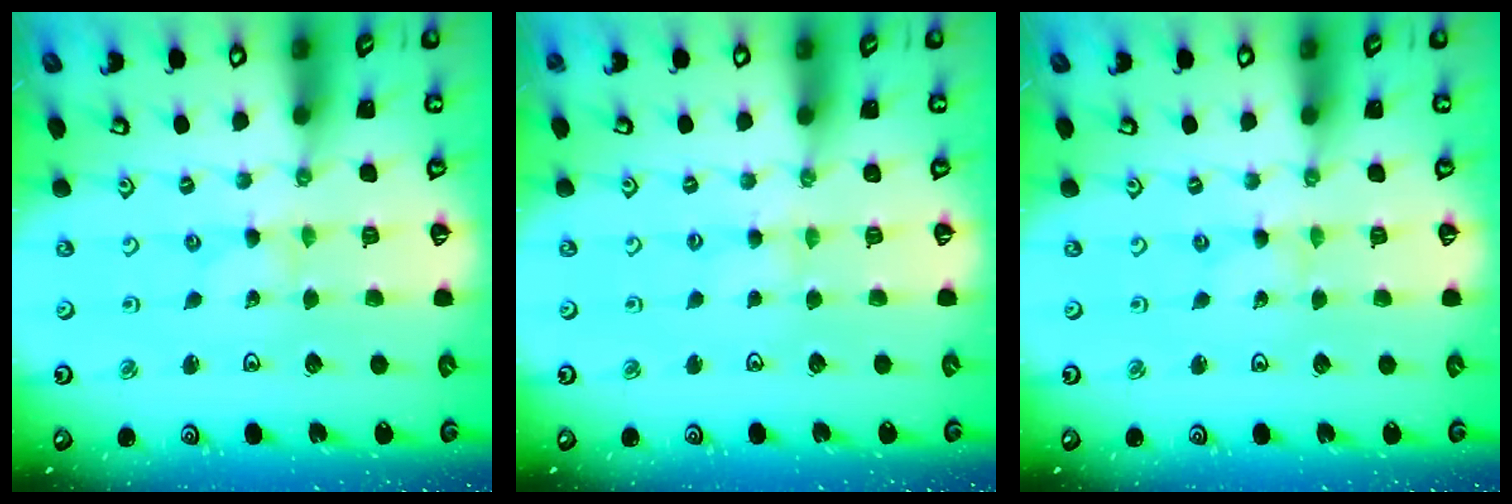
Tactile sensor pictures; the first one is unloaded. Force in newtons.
{"total": 1.4, "press": 1.4, "slide": 0.3}
{"total": 0.0}